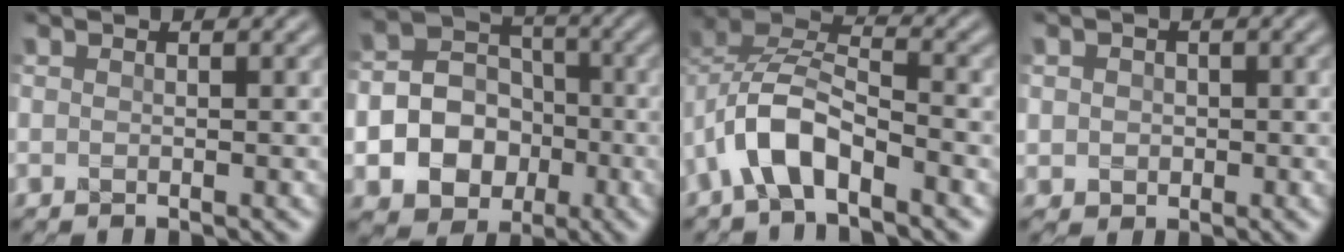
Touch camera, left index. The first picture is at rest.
{"total": 9.0, "force": [-2.7, 7.7, 3.8], "torque": [-0.069, -0.009, -0.061]}
{"total": 5.2, "force": [-2.7, 2.5, 3.7], "torque": [-0.063, 0.011, -0.054]}
{"total": 2.7, "force": [0.5, 2.6, 0.6], "torque": [0.011, 0.011, -0.016]}